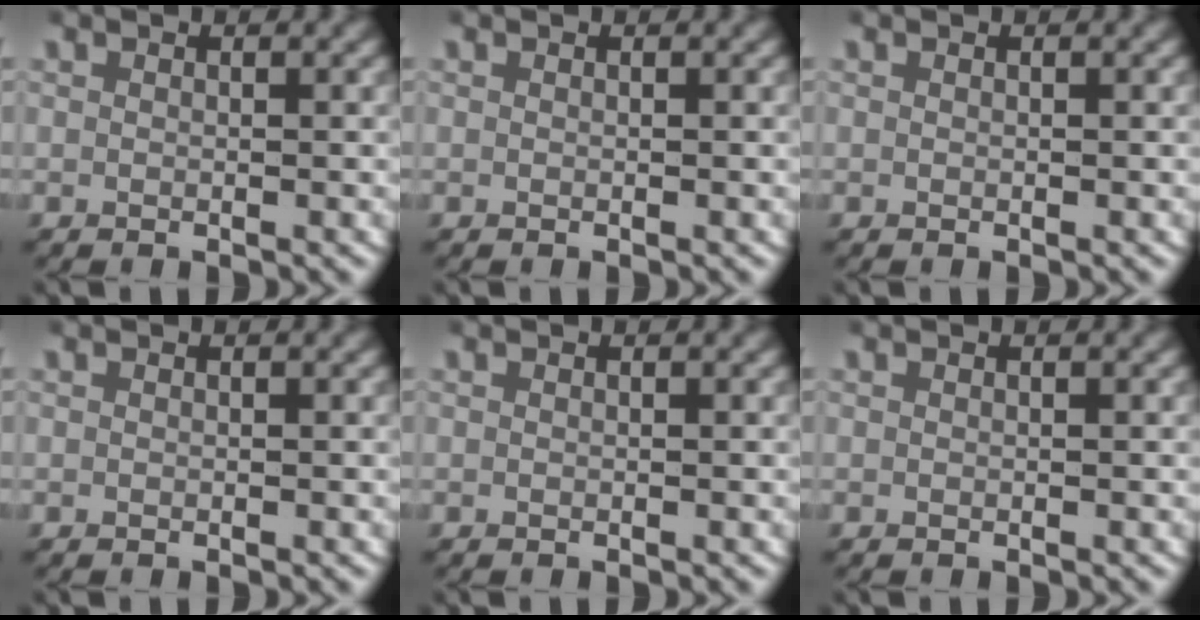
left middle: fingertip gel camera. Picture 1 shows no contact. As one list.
[{"total": 0.0}, {"total": 0.0}, {"total": 0.0}, {"total": 0.0}, {"total": 0.0}]